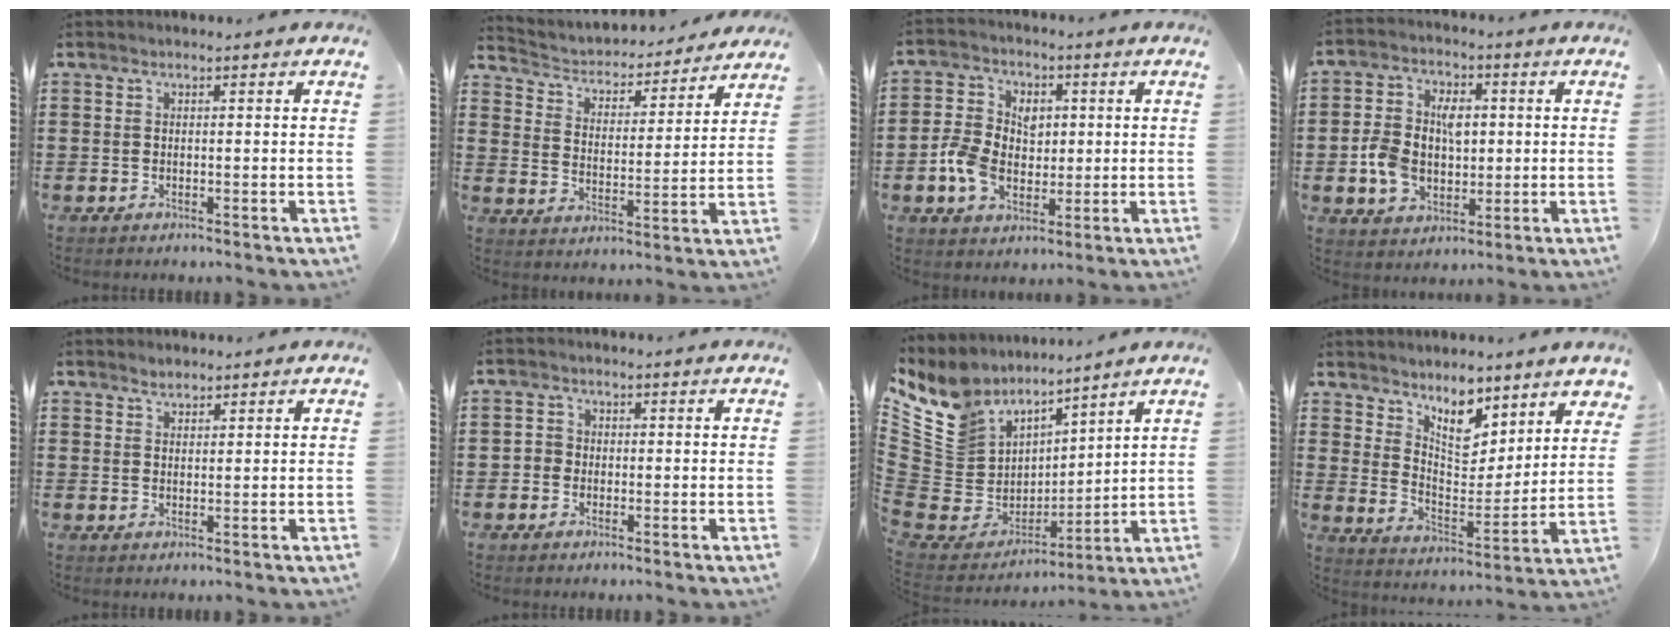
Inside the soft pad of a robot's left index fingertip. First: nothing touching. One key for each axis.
{"total": 3.3, "fx": 3.2, "fy": 0.8, "fz": 0.4, "tx": -0.029, "ty": -0.028, "tz": 0.046}
{"total": 7.5, "fx": -0.8, "fy": 5.8, "fz": 4.6, "tx": -0.121, "ty": 0.009, "tz": -0.020}
{"total": 8.7, "fx": -0.1, "fy": 6.2, "fz": 6.0, "tx": -0.147, "ty": 0.014, "tz": -0.006}
{"total": 1.4, "fx": 1.3, "fy": 0.5, "fz": 0.2, "tx": -0.005, "ty": 0.003, "tz": 0.025}
{"total": 1.5, "fx": -0.4, "fy": 1.4, "fz": 0.3, "tx": -0.012, "ty": 0.004, "tz": -0.011}
{"total": 11.2, "fx": 7.3, "fy": 8.1, "fz": 2.7, "tx": -0.116, "ty": -0.062, "tz": 0.142}
{"total": 7.2, "fx": 6.1, "fy": 2.7, "fz": 2.7, "tx": -0.050, "ty": -0.044, "tz": 0.102}